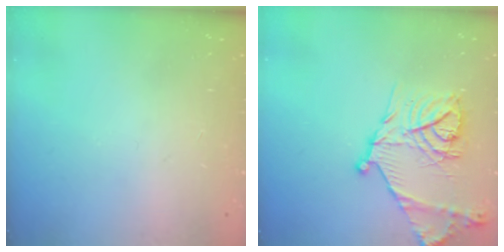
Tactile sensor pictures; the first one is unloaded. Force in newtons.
{"total": 19.6, "press": 19.6, "slide": 1.5}